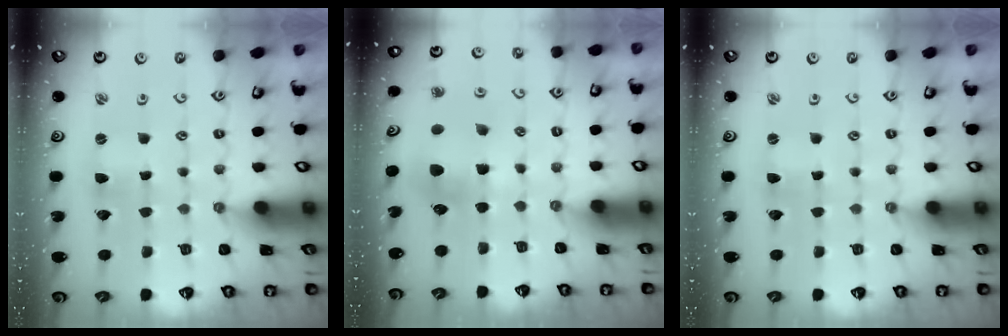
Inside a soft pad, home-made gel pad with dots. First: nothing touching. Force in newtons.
{"total": 7.0, "press": 6.9, "slide": 1.1}
{"total": 0.0}